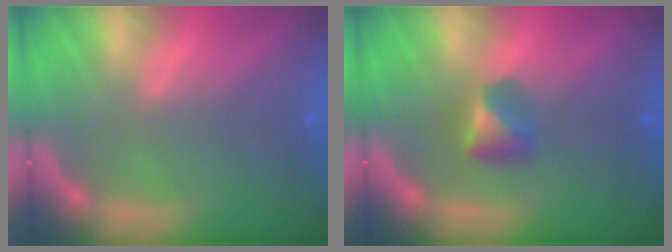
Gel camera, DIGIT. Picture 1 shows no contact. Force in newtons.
{"total": 2.4}